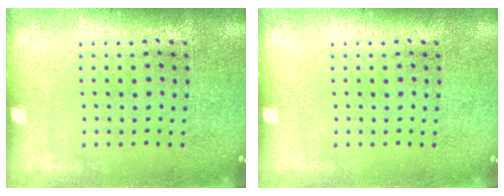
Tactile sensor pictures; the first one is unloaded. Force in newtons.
{"total": 0.0}